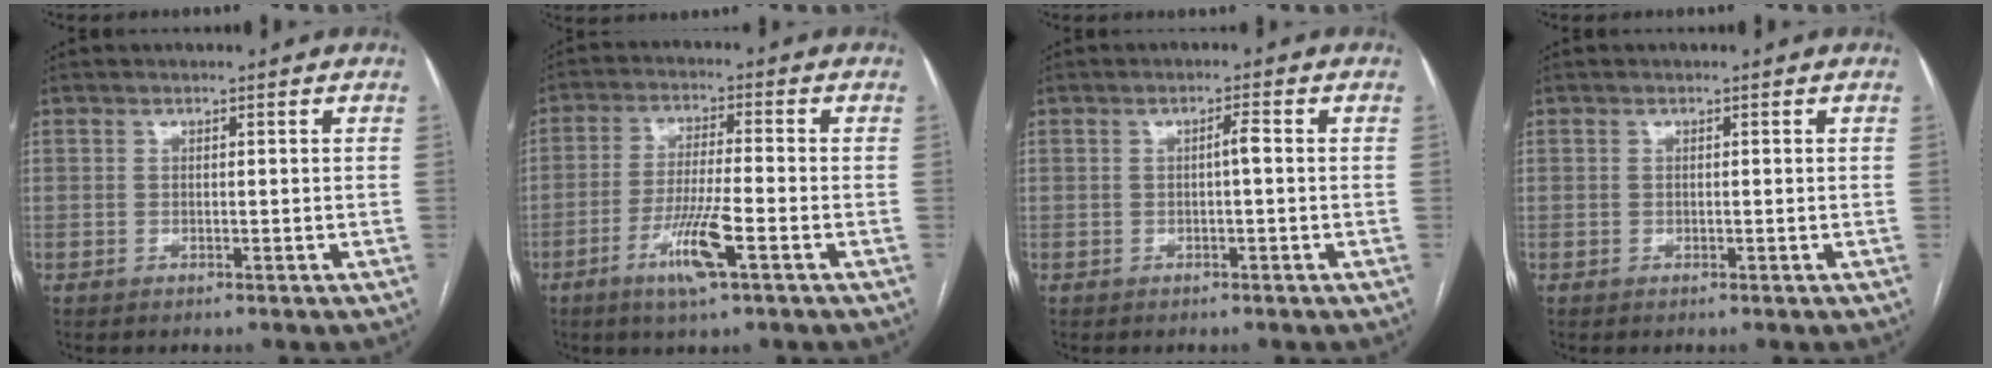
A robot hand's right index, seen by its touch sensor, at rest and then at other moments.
{"total": 8.3, "force": [-3.8, 0.3, 7.3], "torque": [-0.144, -0.013, -0.070]}
{"total": 1.5, "force": [-0.1, 0.1, 1.5], "torque": [-0.024, 0.004, -0.001]}
{"total": 0.0}